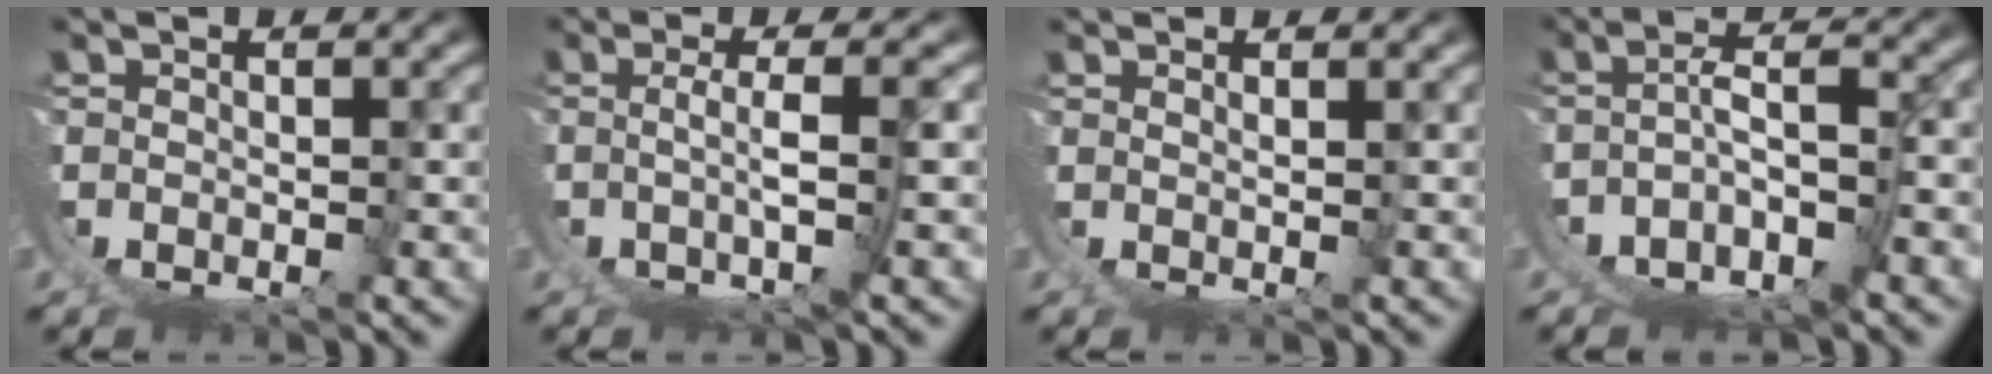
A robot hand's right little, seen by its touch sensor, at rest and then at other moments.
{"total": 4.0, "force": [-0.3, -1.4, 3.7], "torque": [-0.049, -0.009, 0.003]}
{"total": 1.6, "force": [1.0, -1.2, 0.4], "torque": [-0.001, -0.008, 0.026]}
{"total": 6.5, "force": [-3.2, 3.9, 4.1], "torque": [-0.071, -0.018, -0.046]}